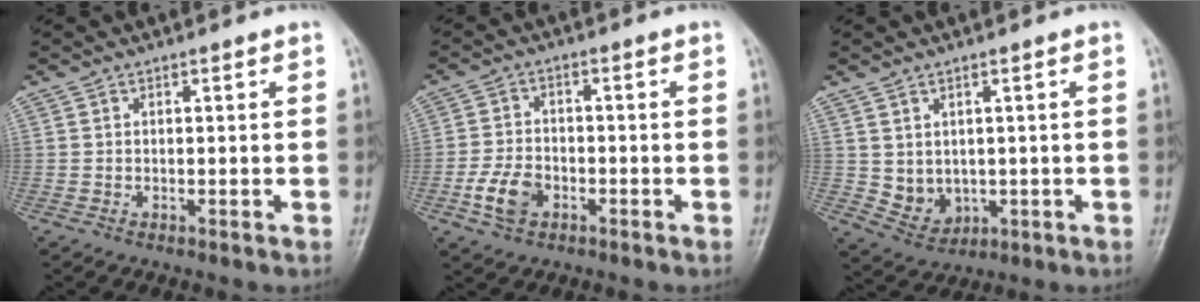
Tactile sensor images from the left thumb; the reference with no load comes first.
{"total": 6.1, "force": [-2.5, 4.1, 3.8], "torque": [-0.069, 0.011, -0.051]}
{"total": 5.1, "force": [0.3, 4.2, 2.9], "torque": [-0.031, -0.010, 0.025]}